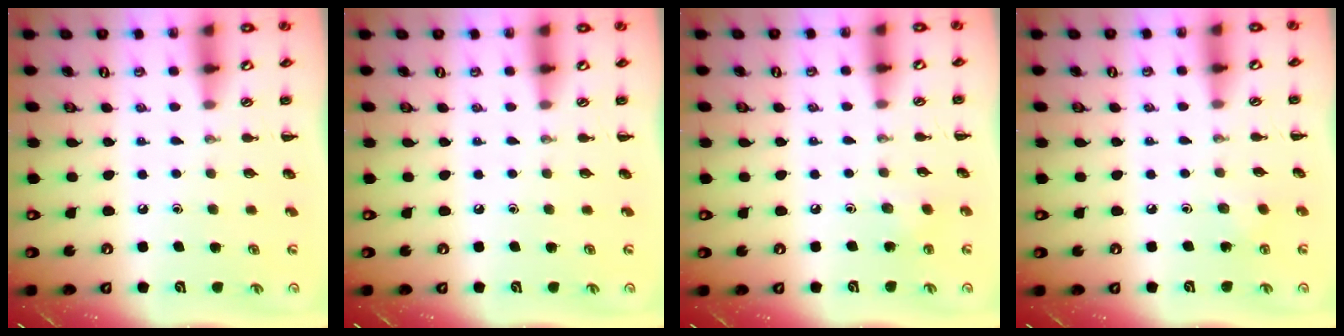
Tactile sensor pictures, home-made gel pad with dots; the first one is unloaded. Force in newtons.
{"total": 0.0}
{"total": 2.1, "press": 2.0, "slide": 0.8}
{"total": 2.4, "press": 2.3, "slide": 0.8}